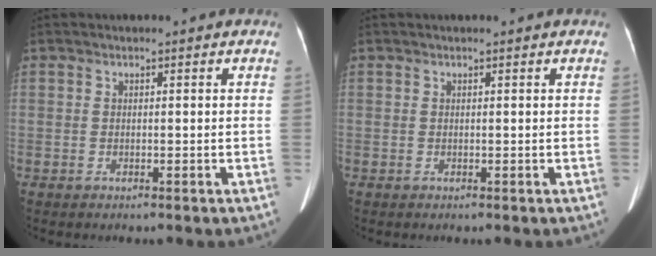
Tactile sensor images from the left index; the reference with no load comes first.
{"total": 0.8, "force": [0.7, 0.0, 0.3], "torque": [-0.007, 0.015, 0.013]}